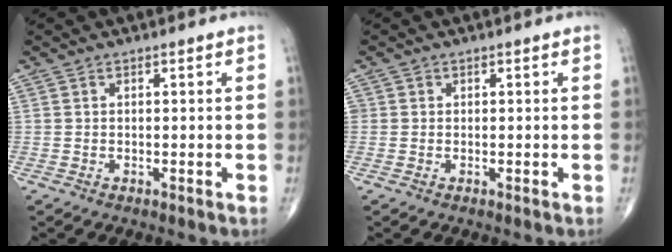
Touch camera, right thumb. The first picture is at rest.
{"total": 0.8, "force": [0.1, 0.8, 0.0], "torque": [0.006, 0.003, -0.001]}